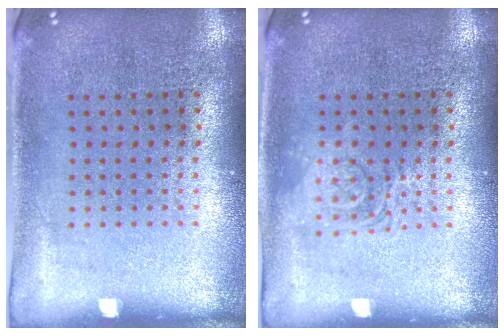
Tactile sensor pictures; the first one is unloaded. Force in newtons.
{"total": 2.2, "press": 2.1, "slide": 0.4}